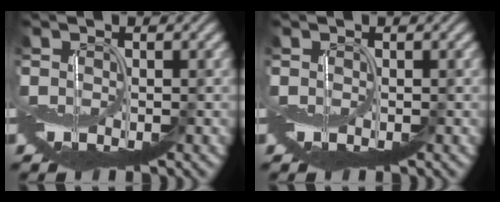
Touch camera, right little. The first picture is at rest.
{"total": 0.0}